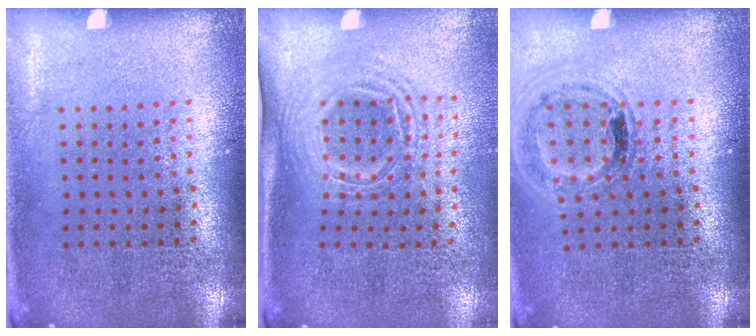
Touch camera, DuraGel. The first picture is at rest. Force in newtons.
{"total": 1.6, "press": 1.2, "slide": 1.1}
{"total": 0.9, "press": 0.9, "slide": 0.1}